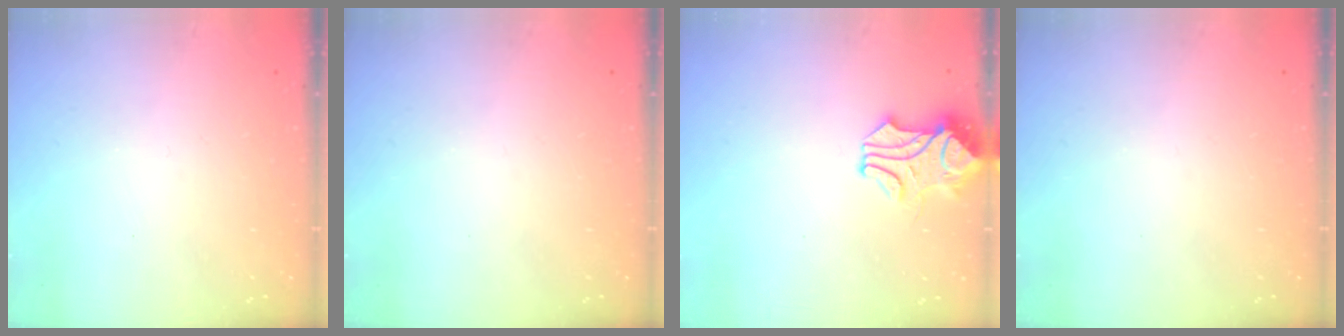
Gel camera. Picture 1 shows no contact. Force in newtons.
{"total": 0.0}
{"total": 1.4, "press": 1.4, "slide": 0.0}
{"total": 0.0}